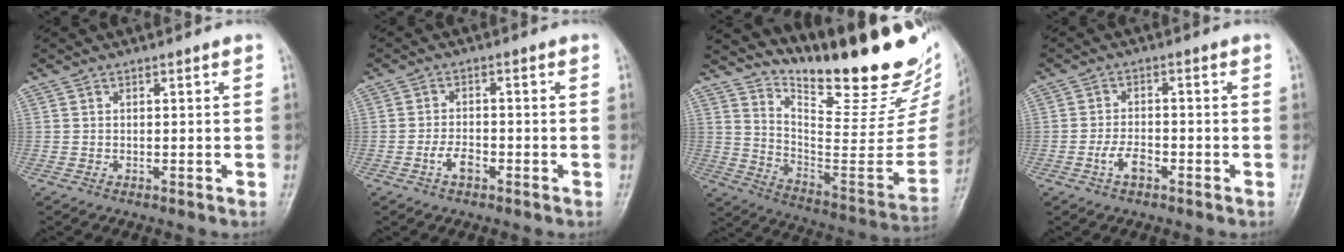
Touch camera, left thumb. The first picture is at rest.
{"total": 3.5, "force": [-1.7, 1.9, 2.4], "torque": [-0.042, 0.014, -0.034]}
{"total": 28.1, "force": [21.5, 7.5, 16.5], "torque": [-0.215, -0.150, 0.316]}
{"total": 4.0, "force": [-1.9, 2.1, 2.8], "torque": [-0.052, 0.016, -0.037]}